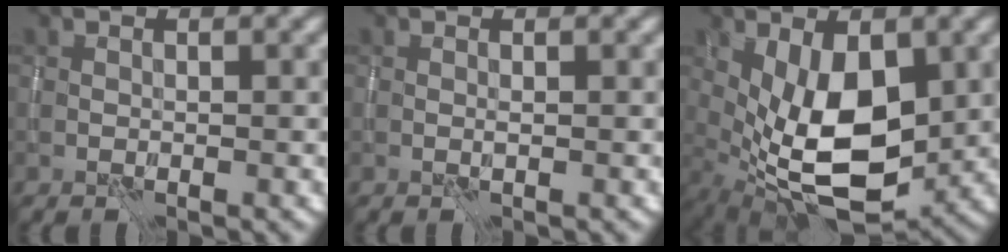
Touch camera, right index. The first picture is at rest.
{"total": 0.0}
{"total": 8.3, "force": [0.1, 3.9, 7.3], "torque": [-0.140, -0.007, 0.003]}